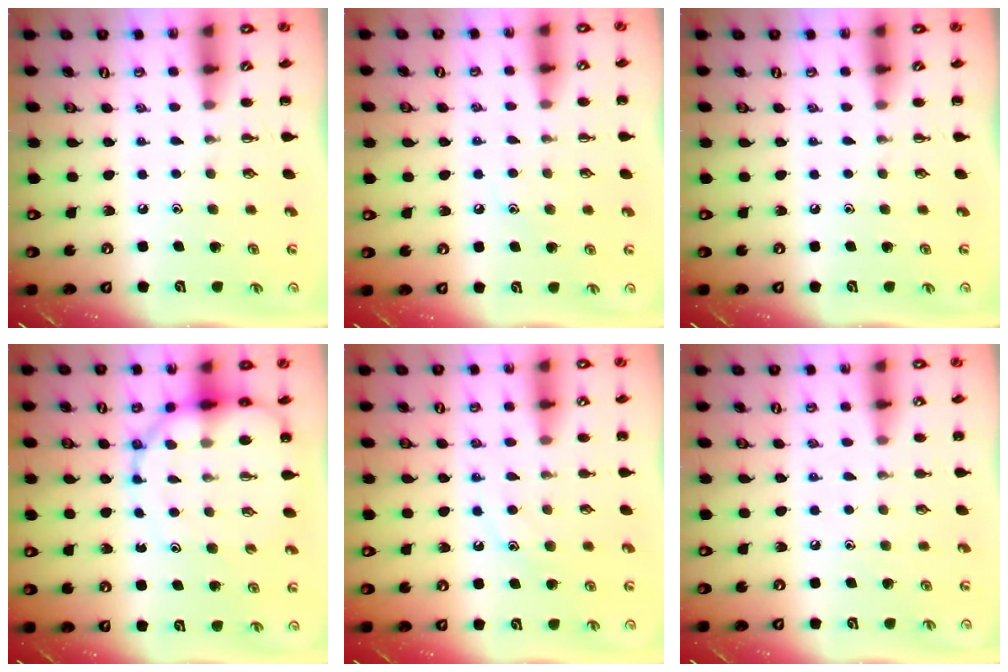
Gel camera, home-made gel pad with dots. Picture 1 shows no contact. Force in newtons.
{"total": 7.1, "press": 6.9, "slide": 1.9}
{"total": 0.0}
{"total": 12.7, "press": 12.3, "slide": 3.2}
{"total": 11.2, "press": 11.1, "slide": 1.0}
{"total": 4.8, "press": 4.5, "slide": 1.6}